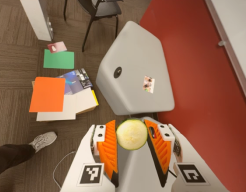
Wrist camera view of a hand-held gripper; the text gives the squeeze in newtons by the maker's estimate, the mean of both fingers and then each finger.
{"total": 10.2, "left": 10.7, "right": 9.8}